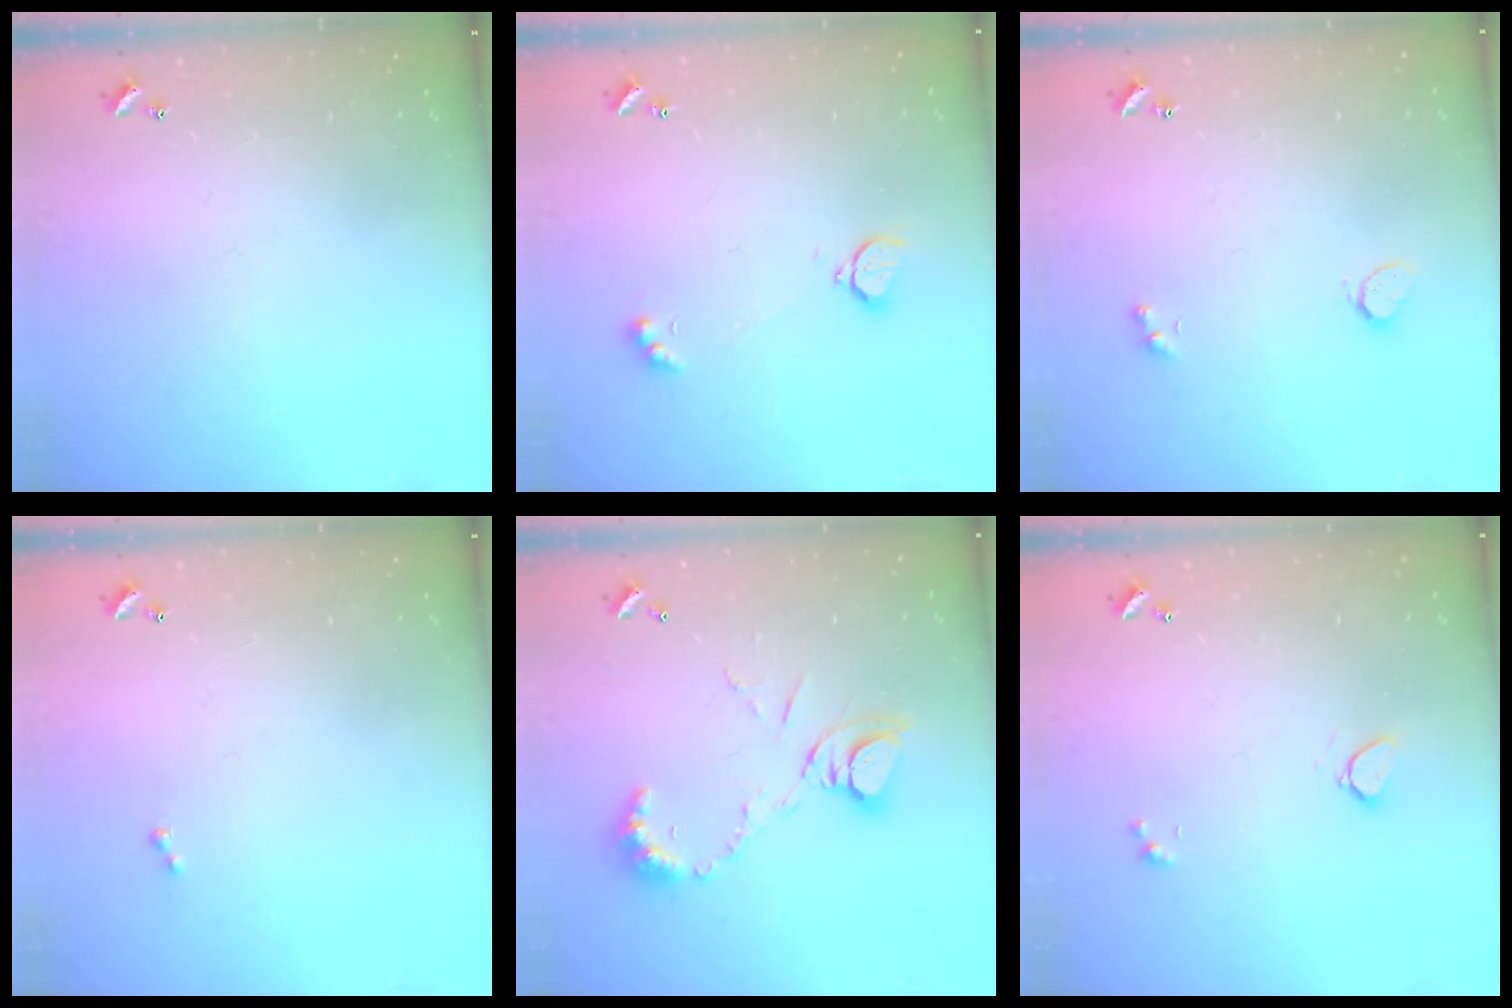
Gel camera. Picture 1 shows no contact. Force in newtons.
{"total": 2.6, "press": 2.5, "slide": 0.7}
{"total": 3.5, "press": 3.2, "slide": 1.5}
{"total": 0.7, "press": 0.6, "slide": 0.4}
{"total": 10.9, "press": 10.9, "slide": 1.1}
{"total": 0.6, "press": 0.6, "slide": 0.2}